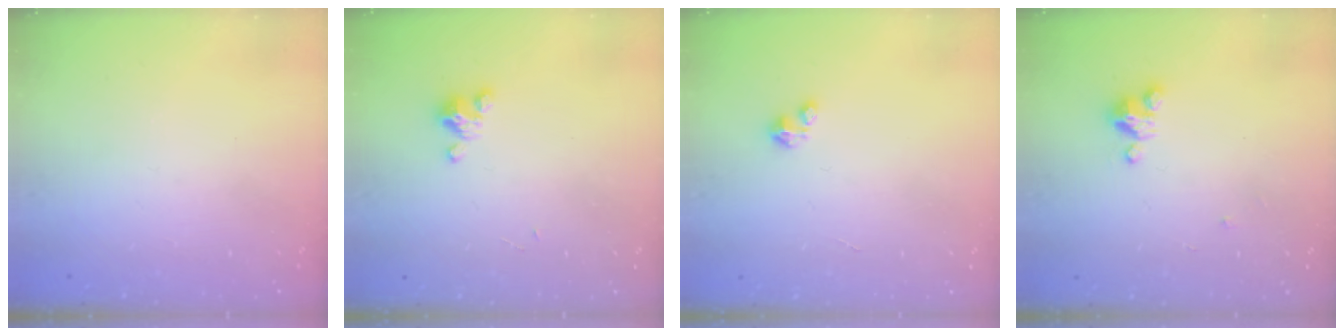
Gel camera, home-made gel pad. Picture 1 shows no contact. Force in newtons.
{"total": 2.3, "press": 2.2, "slide": 0.4}
{"total": 1.2, "press": 1.2, "slide": 0.2}
{"total": 2.9, "press": 2.9, "slide": 0.3}